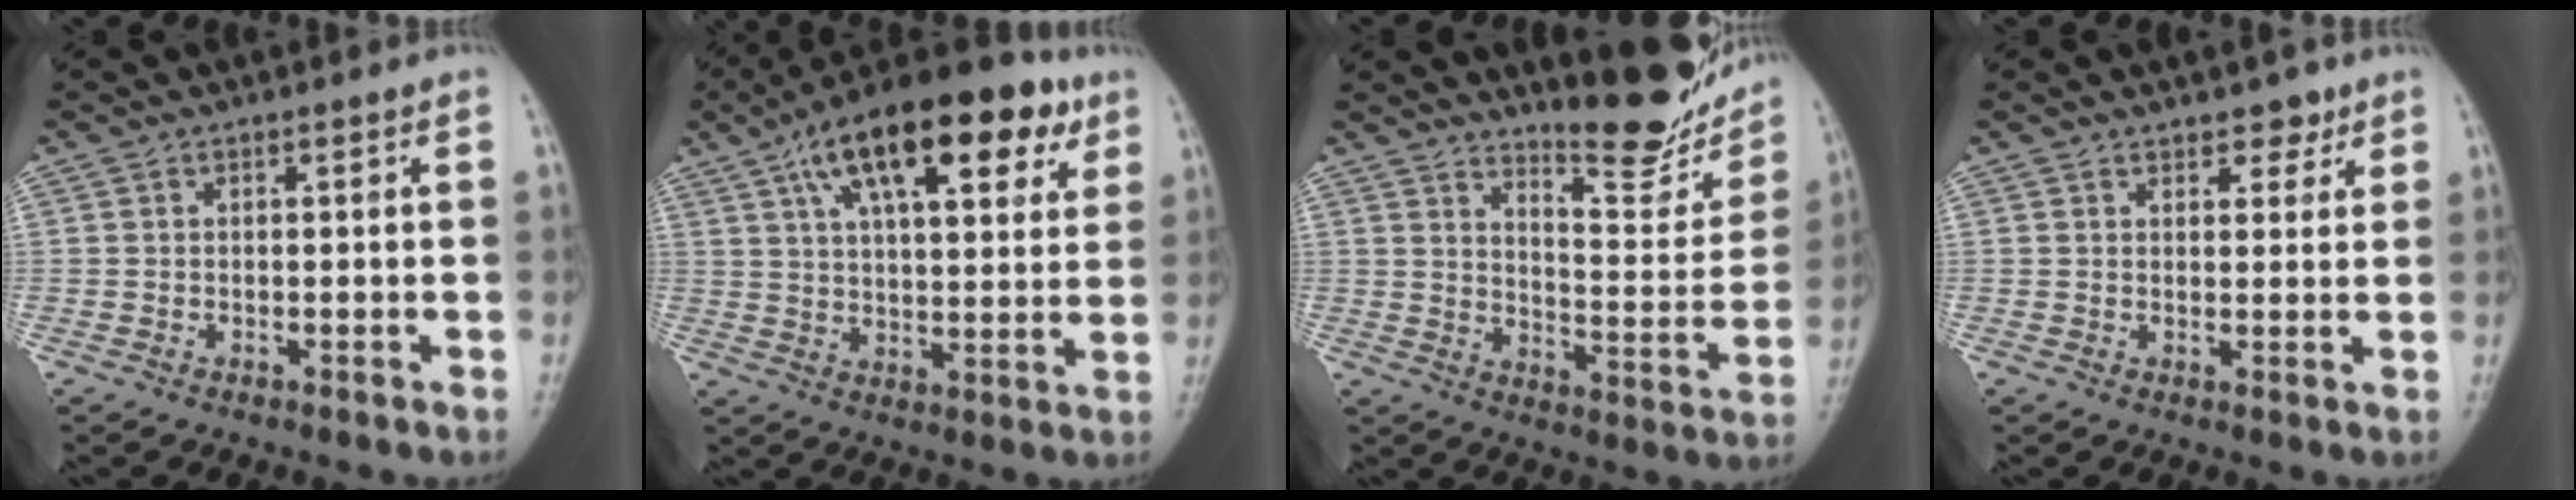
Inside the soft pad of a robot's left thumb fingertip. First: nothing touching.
{"total": 20.8, "force": [10.5, 8.6, 15.8], "torque": [-0.226, -0.009, 0.166]}
{"total": 14.3, "force": [11.7, 3.6, 7.3], "torque": [-0.071, -0.096, 0.172]}
{"total": 3.4, "force": [2.3, 1.9, 1.6], "torque": [0.003, -0.011, 0.032]}